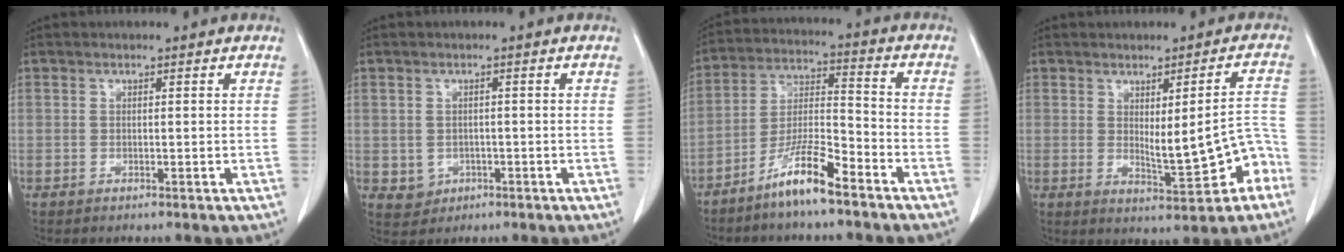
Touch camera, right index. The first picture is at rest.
{"total": 3.2, "force": [-0.8, 3.0, 0.8], "torque": [-0.007, 0.004, -0.001]}
{"total": 9.7, "force": [-6.9, 0.9, 6.7], "torque": [-0.135, -0.013, -0.135]}
{"total": 8.8, "force": [-2.5, 2.0, 8.2], "torque": [-0.101, 0.012, -0.022]}